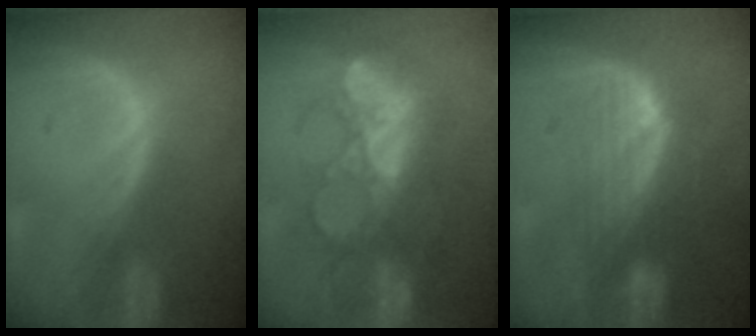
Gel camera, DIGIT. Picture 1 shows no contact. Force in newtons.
{"total": 9.0, "press": 8.7, "slide": 2.3}
{"total": 7.5, "press": 6.7, "slide": 3.3}